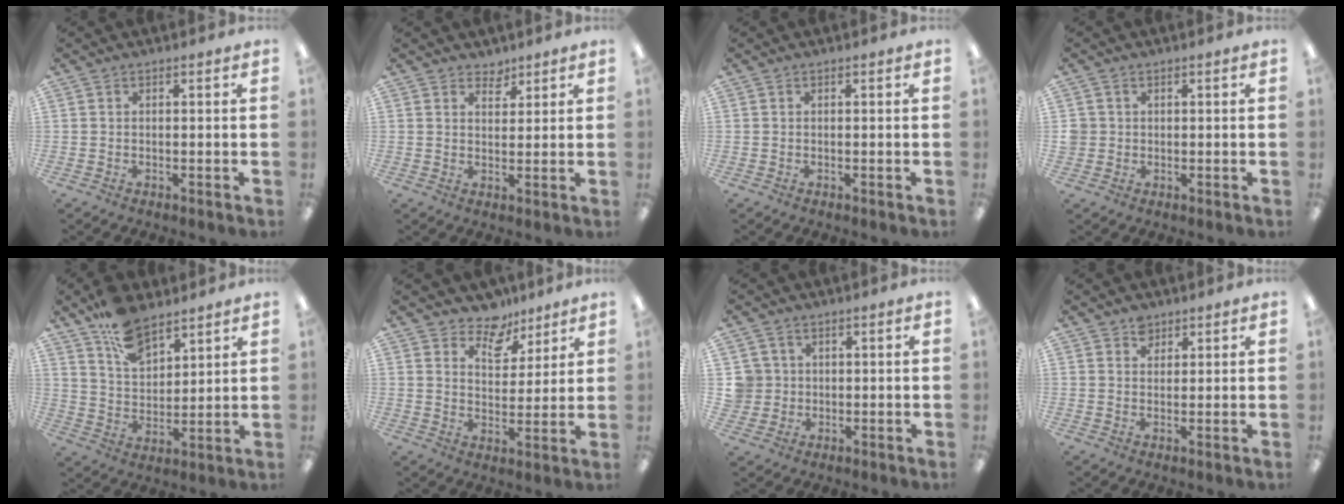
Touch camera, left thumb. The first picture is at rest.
{"total": 3.3, "force": [2.8, 1.7, 0.3], "torque": [0.004, -0.018, 0.049]}
{"total": 0.0}
{"total": 2.4, "force": [0.4, 2.4, 0.2], "torque": [-0.008, 0.004, 0.007]}
{"total": 11.8, "force": [8.5, 6.1, 5.5], "torque": [-0.100, -0.041, 0.159]}
{"total": 8.4, "force": [6.8, 4.5, 1.9], "torque": [-0.030, -0.047, 0.123]}
{"total": 5.2, "force": [0.9, 5.1, 0.4], "torque": [-0.017, 0.009, 0.021]}
{"total": 2.9, "force": [2.2, 1.8, 0.7], "torque": [0.000, -0.009, 0.039]}